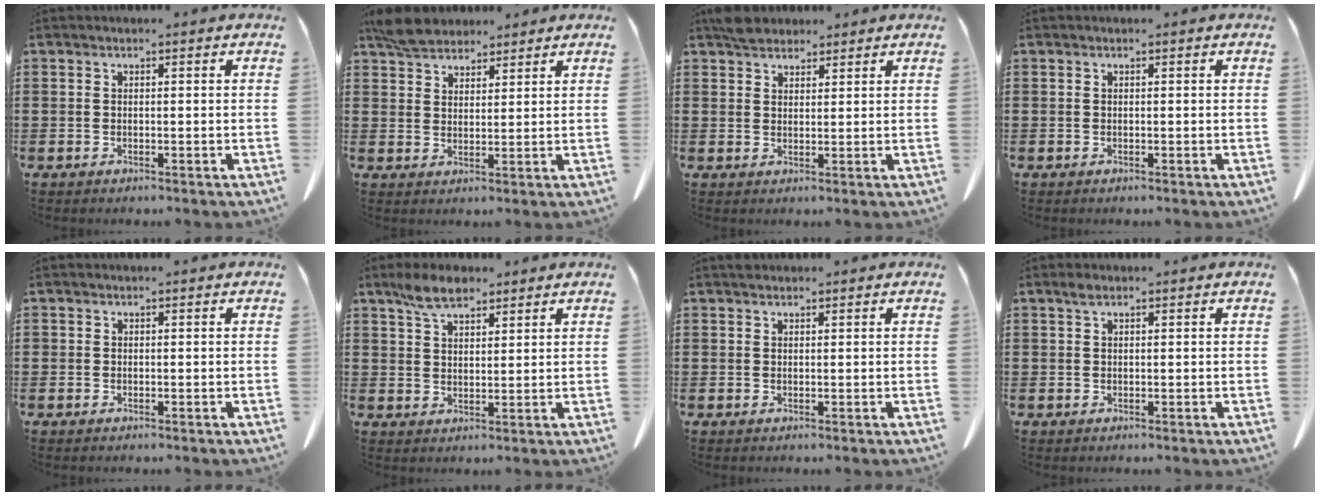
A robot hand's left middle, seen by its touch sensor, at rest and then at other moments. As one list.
[{"total": 5.1, "force": [4.5, 2.0, 1.4], "torque": [-0.042, -0.001, 0.086]}, {"total": 3.0, "force": [2.7, 1.2, 0.7], "torque": [-0.020, 0.007, 0.052]}, {"total": 0.0}, {"total": 0.0}, {"total": 5.3, "force": [4.0, 2.3, 2.6], "torque": [-0.063, 0.004, 0.075]}, {"total": 0.8, "force": [0.7, 0.3, 0.1], "torque": [-0.005, 0.002, 0.014]}, {"total": 1.0, "force": [0.6, 0.6, 0.6], "torque": [-0.016, 0.004, 0.010]}]